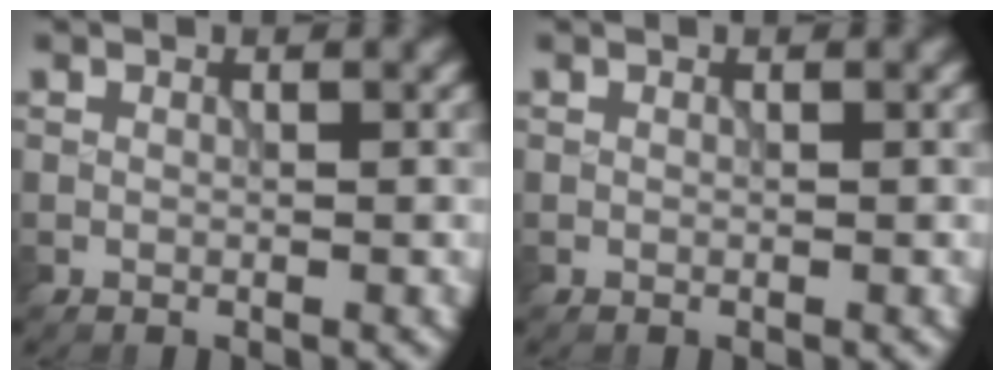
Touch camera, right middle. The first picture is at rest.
{"total": 0.0}